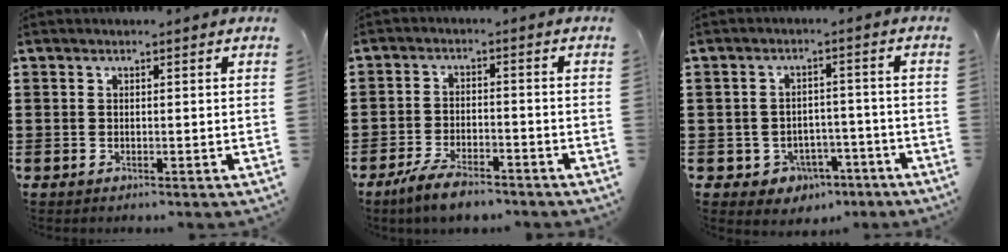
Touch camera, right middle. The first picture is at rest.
{"total": 5.0, "force": [-4.1, 1.1, 2.6], "torque": [-0.058, 0.000, -0.081]}
{"total": 3.4, "force": [-2.6, 2.1, 0.6], "torque": [-0.024, 0.006, -0.054]}